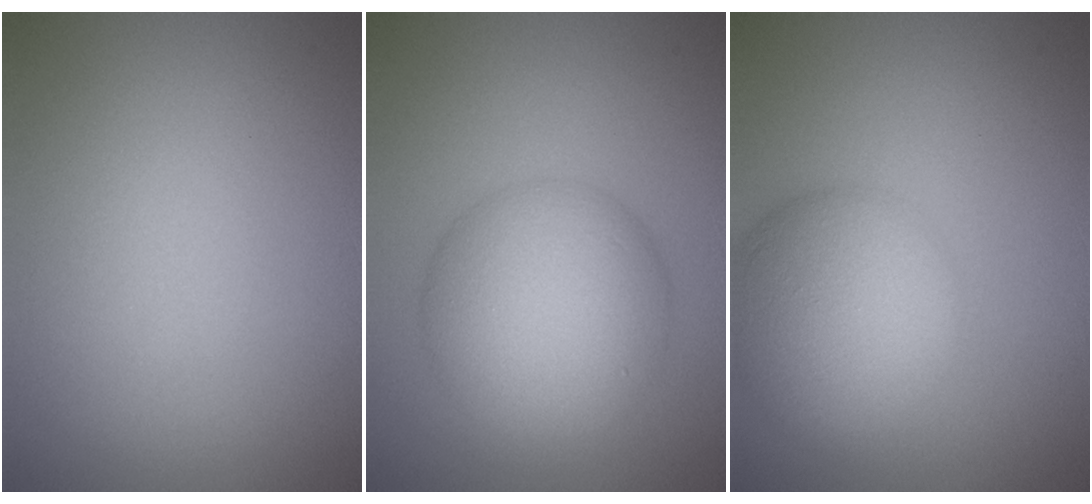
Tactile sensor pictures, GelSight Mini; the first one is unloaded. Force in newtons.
{"total": 8.6, "press": 8.6, "slide": 0.1}
{"total": 7.3, "press": 7.3, "slide": 0.4}